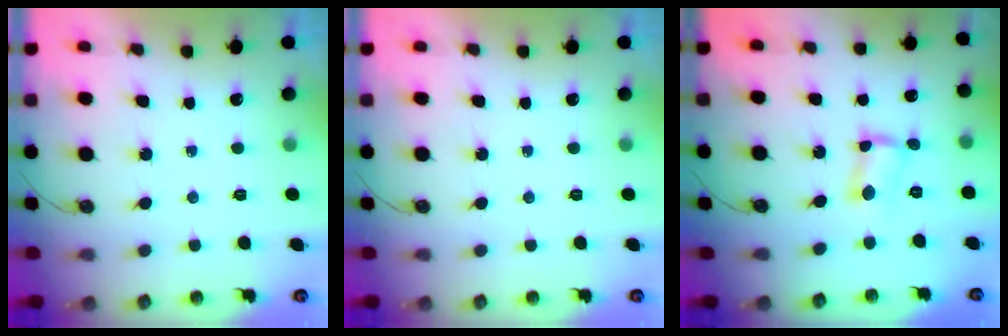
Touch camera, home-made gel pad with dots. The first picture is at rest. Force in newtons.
{"total": 0.0}
{"total": 2.9, "press": 2.9, "slide": 0.4}